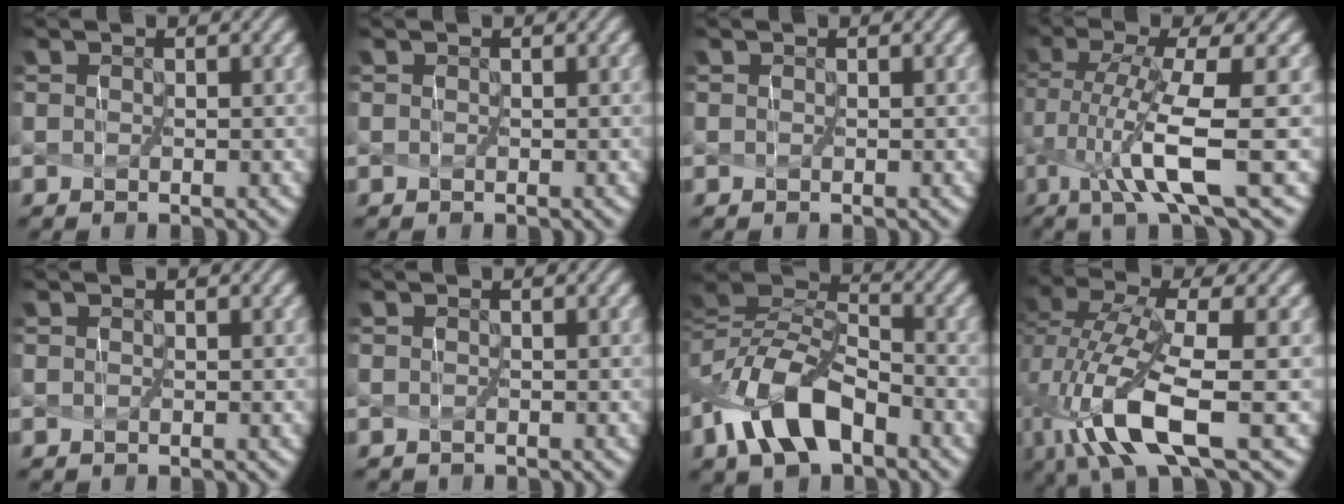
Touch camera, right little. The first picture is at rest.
{"total": 0.0}
{"total": 0.0}
{"total": 6.9, "force": [-1.5, 0.4, 6.8], "torque": [-0.138, -0.006, -0.018]}
{"total": 0.0}
{"total": 0.7, "force": [-0.6, -0.1, -0.3], "torque": [0.002, -0.004, -0.004]}
{"total": 8.2, "force": [-3.8, 4.3, 5.9], "torque": [-0.124, 0.009, -0.075]}
{"total": 7.9, "force": [-2.7, 2.1, 7.1], "torque": [-0.159, -0.008, -0.045]}